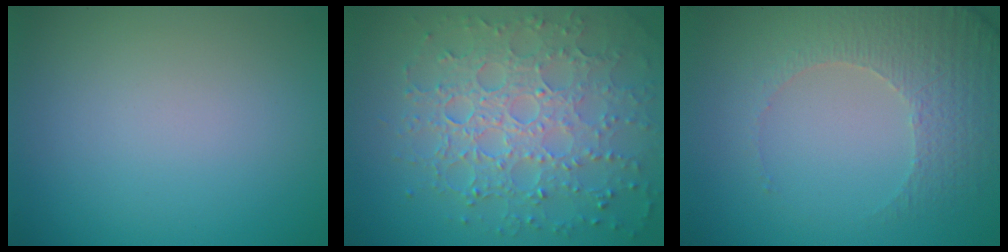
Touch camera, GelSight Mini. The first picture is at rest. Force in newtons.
{"total": 8.1, "press": 5.7, "slide": 5.8}
{"total": 4.8, "press": 3.5, "slide": 3.4}